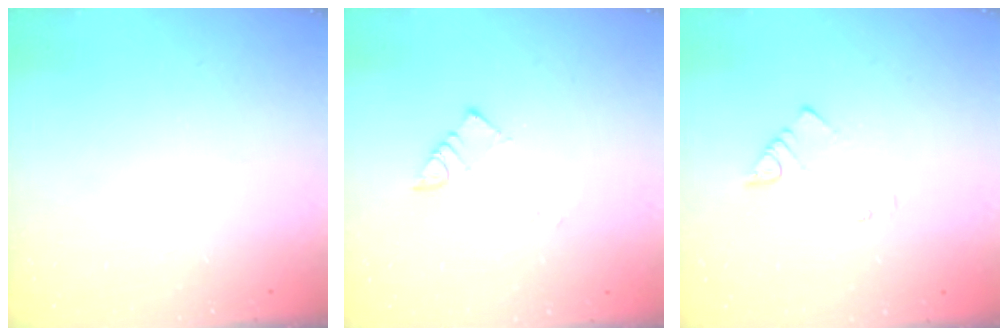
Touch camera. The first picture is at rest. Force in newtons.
{"total": 4.4, "press": 4.4, "slide": 0.1}
{"total": 2.1, "press": 2.1, "slide": 0.4}